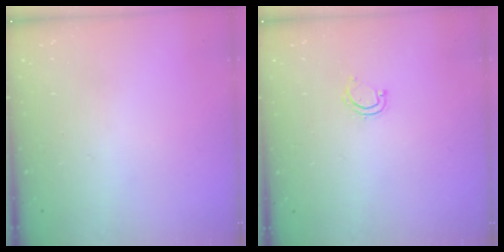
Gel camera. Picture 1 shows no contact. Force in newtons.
{"total": 4.3, "press": 4.3, "slide": 0.4}